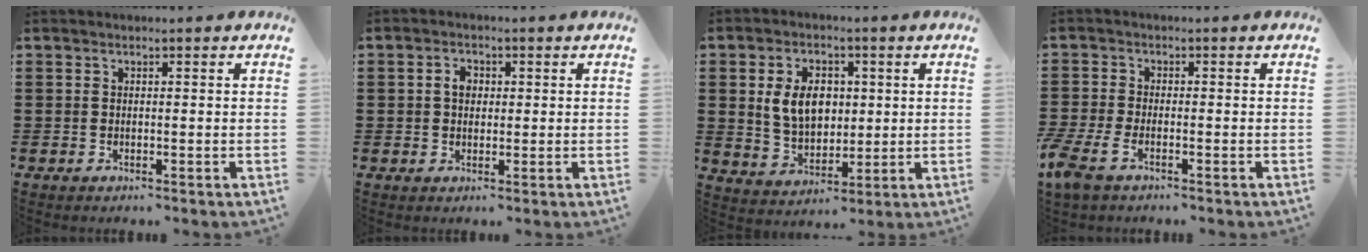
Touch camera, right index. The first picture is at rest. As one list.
[{"total": 2.4, "force": [0.3, 1.8, 1.6], "torque": [-0.036, 0.010, 0.003]}, {"total": 7.5, "force": [1.2, 5.3, 5.1], "torque": [-0.120, 0.009, 0.016]}, {"total": 3.5, "force": [-2.3, 0.8, 2.4], "torque": [-0.078, -0.015, -0.054]}]